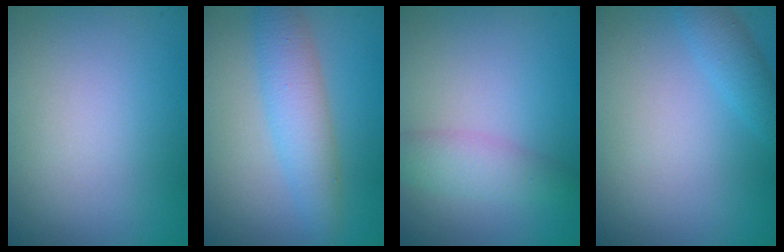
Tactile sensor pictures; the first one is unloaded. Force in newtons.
{"total": 4.2, "press": 4.2, "slide": 0.1}
{"total": 2.7, "press": 2.7, "slide": 0.0}
{"total": 1.9, "press": 1.9, "slide": 0.1}